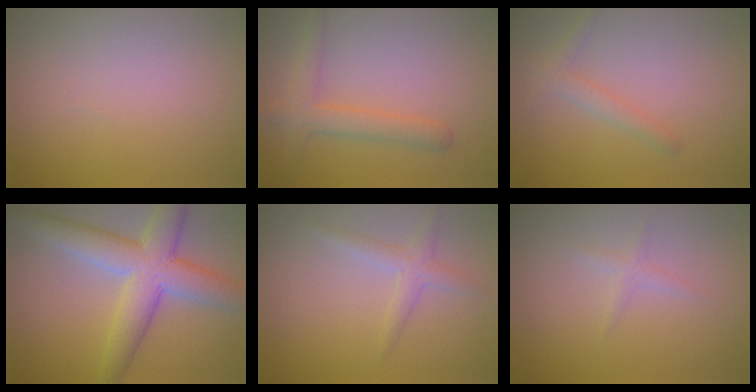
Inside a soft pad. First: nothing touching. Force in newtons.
{"total": 2.7, "press": 2.7, "slide": 0.1}
{"total": 1.5, "press": 1.5, "slide": 0.1}
{"total": 6.9, "press": 6.9, "slide": 0.1}
{"total": 1.8, "press": 1.8, "slide": 0.1}
{"total": 0.9, "press": 0.9, "slide": 0.1}